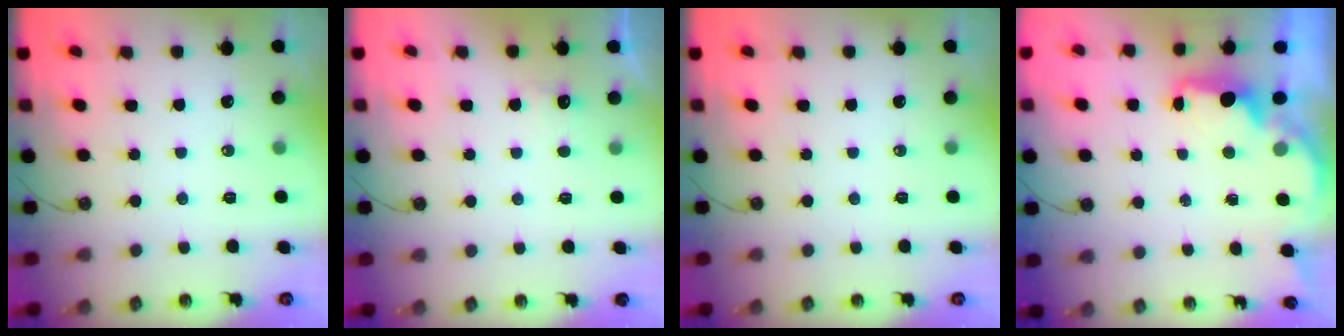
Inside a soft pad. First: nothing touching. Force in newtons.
{"total": 3.2, "press": 3.1, "slide": 0.7}
{"total": 0.0}
{"total": 2.3, "press": 2.2, "slide": 0.8}